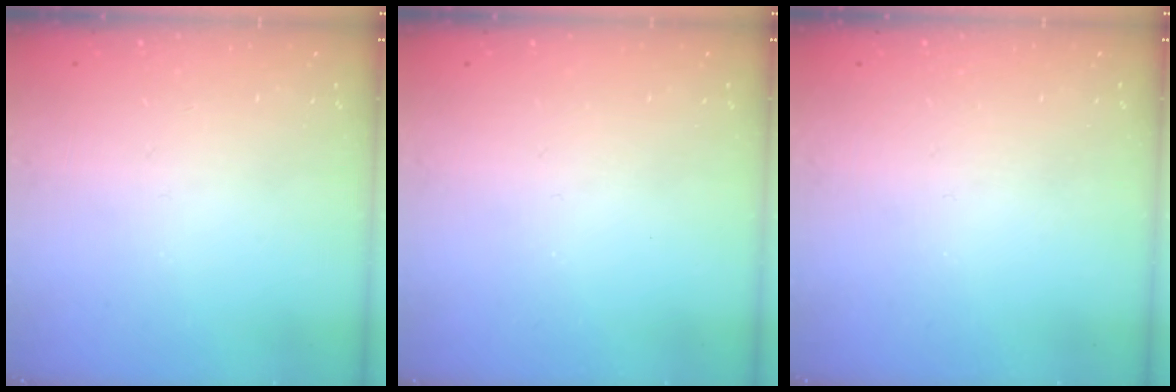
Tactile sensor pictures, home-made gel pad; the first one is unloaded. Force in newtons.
{"total": 0.0}
{"total": 0.0}